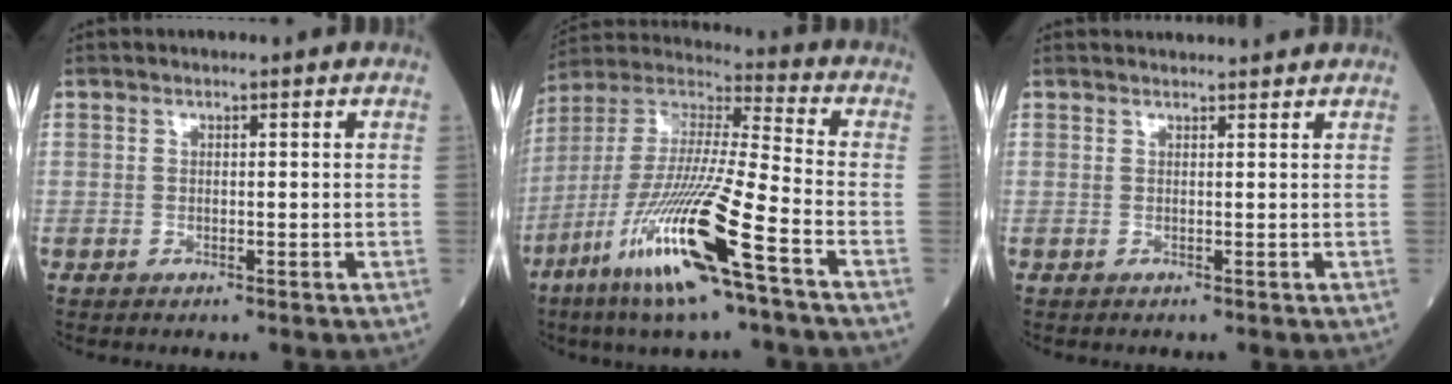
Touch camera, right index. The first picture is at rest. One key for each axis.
{"total": 19.2, "fx": -9.4, "fy": 0.6, "fz": 16.7, "tx": -0.372, "ty": -0.045, "tz": -0.185}
{"total": 3.8, "fx": 3.7, "fy": 0.2, "fz": 0.9, "tx": -0.019, "ty": 0.028, "tz": 0.039}